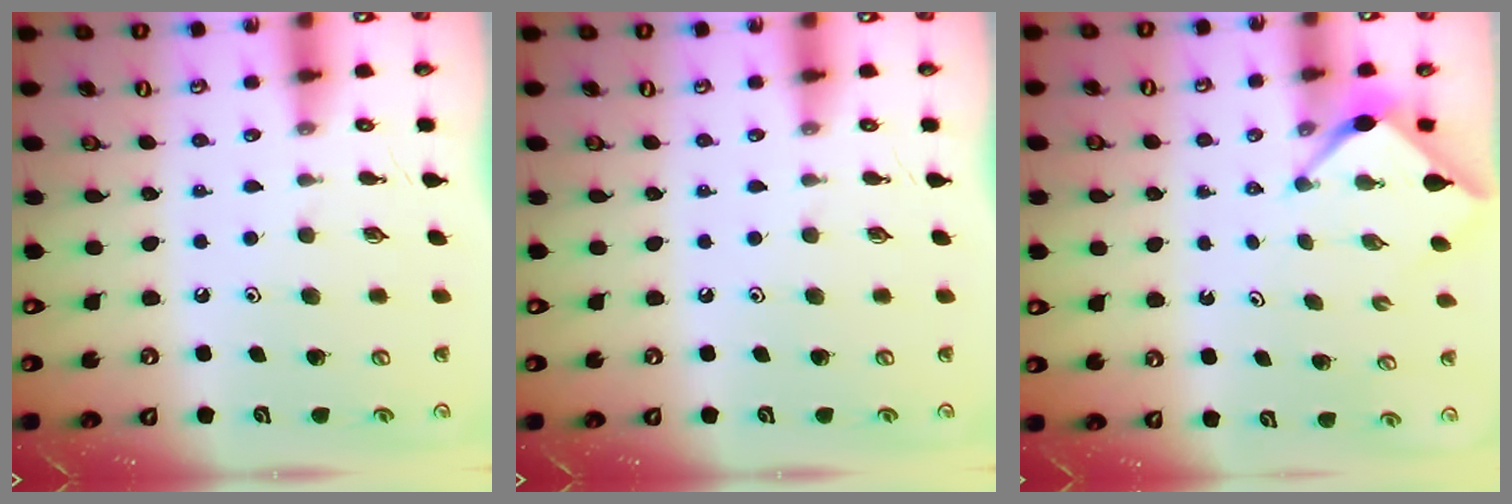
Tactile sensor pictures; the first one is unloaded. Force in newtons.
{"total": 0.0}
{"total": 2.6, "press": 2.6, "slide": 0.3}